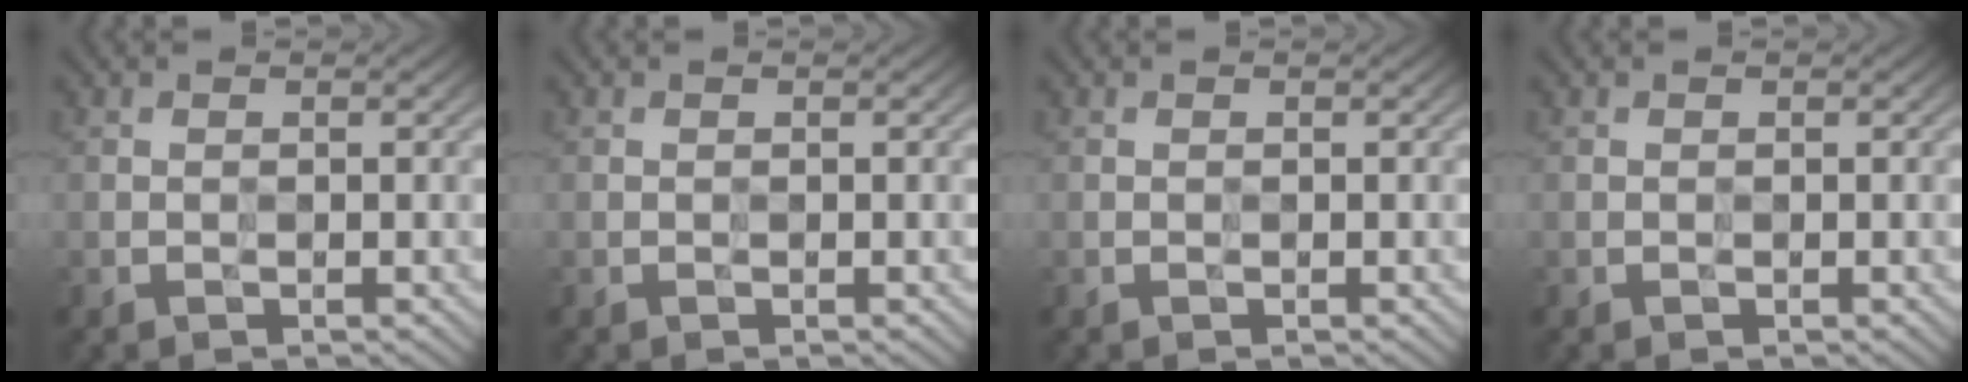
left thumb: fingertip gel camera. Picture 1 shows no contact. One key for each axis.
{"total": 0.0}
{"total": 0.0}
{"total": 0.0}